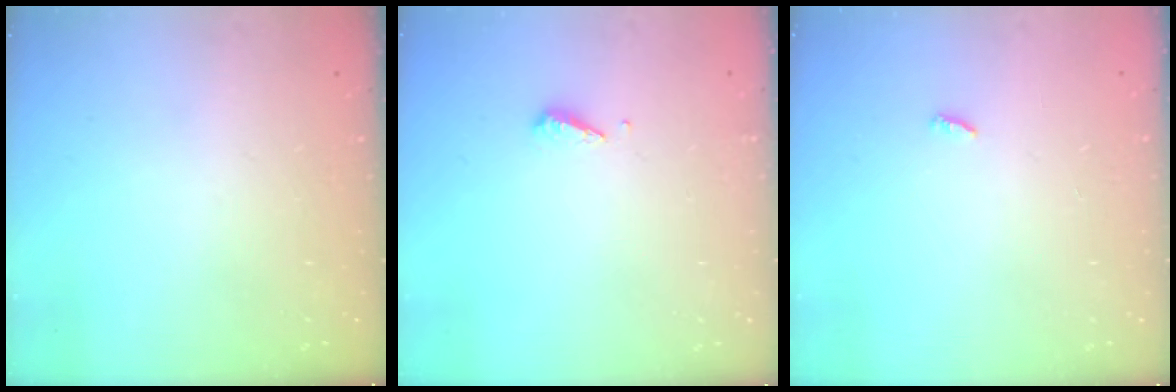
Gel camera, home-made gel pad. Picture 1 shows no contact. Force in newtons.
{"total": 3.1, "press": 3.1, "slide": 0.2}
{"total": 2.3, "press": 2.3, "slide": 0.2}